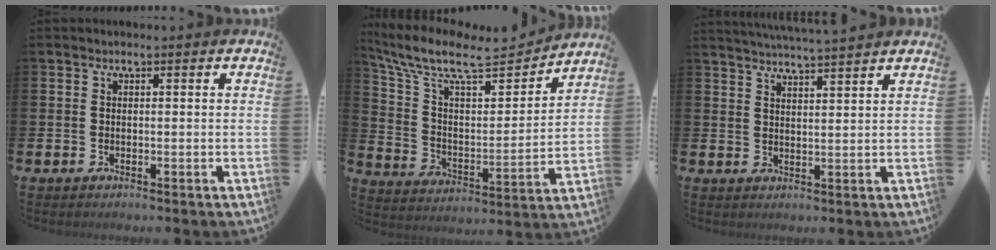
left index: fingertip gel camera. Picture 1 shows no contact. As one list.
[{"total": 10.4, "force": [8.9, 2.9, 4.5], "torque": [-0.119, -0.061, 0.150]}, {"total": 3.8, "force": [3.7, -0.7, 0.2], "torque": [-0.006, -0.025, 0.066]}]